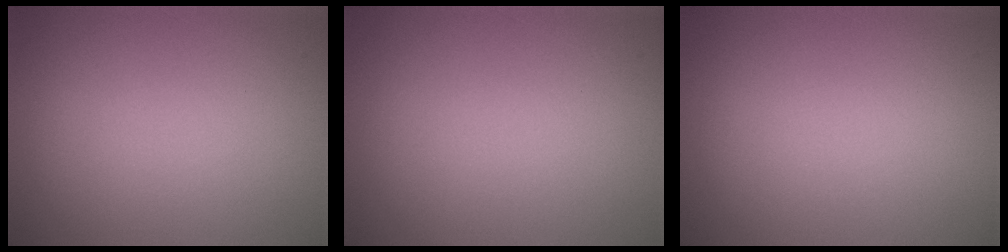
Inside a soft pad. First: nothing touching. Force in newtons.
{"total": 0.0}
{"total": 0.0}